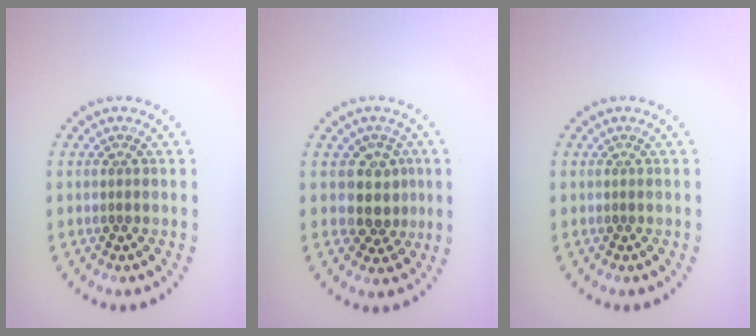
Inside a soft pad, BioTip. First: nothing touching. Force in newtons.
{"total": 3.2, "press": 2.8, "slide": 1.6}
{"total": 0.0}